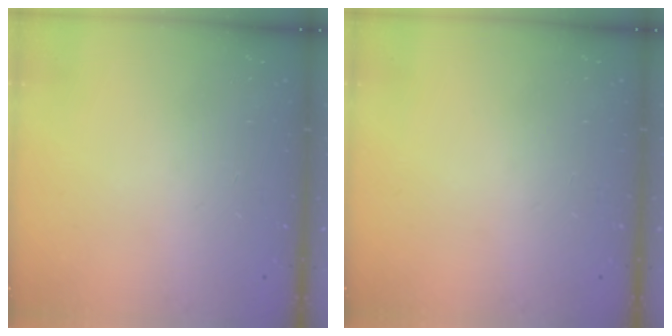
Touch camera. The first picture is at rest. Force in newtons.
{"total": 0.0}